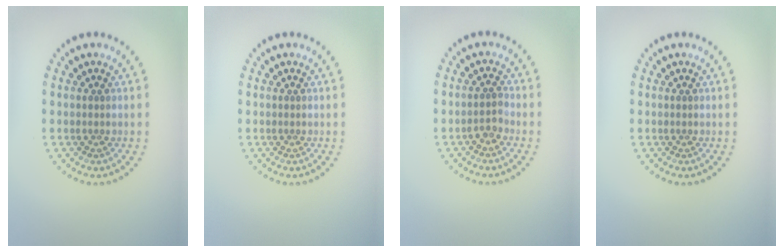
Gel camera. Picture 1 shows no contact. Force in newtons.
{"total": 0.0}
{"total": 1.4, "press": 1.1, "slide": 0.9}
{"total": 0.0}